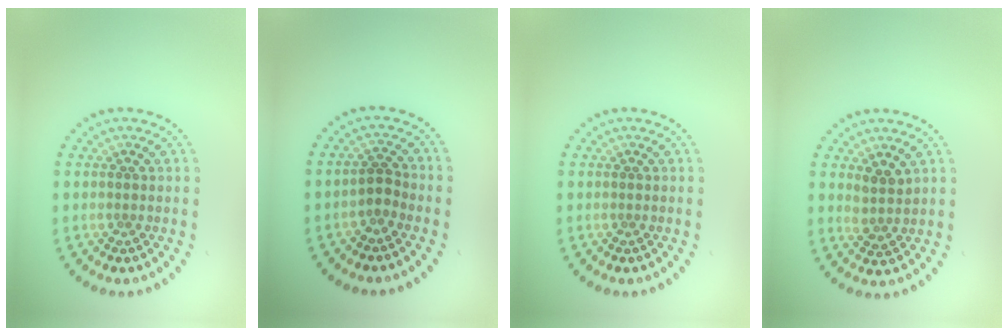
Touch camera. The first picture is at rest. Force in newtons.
{"total": 1.4, "press": 1.2, "slide": 0.8}
{"total": 0.0}
{"total": 1.9, "press": 1.5, "slide": 1.0}